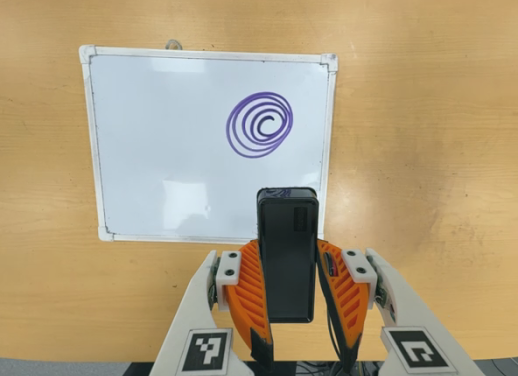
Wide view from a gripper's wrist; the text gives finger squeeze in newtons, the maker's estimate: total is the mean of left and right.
{"total": 4.8, "left": 3.6, "right": 5.9}